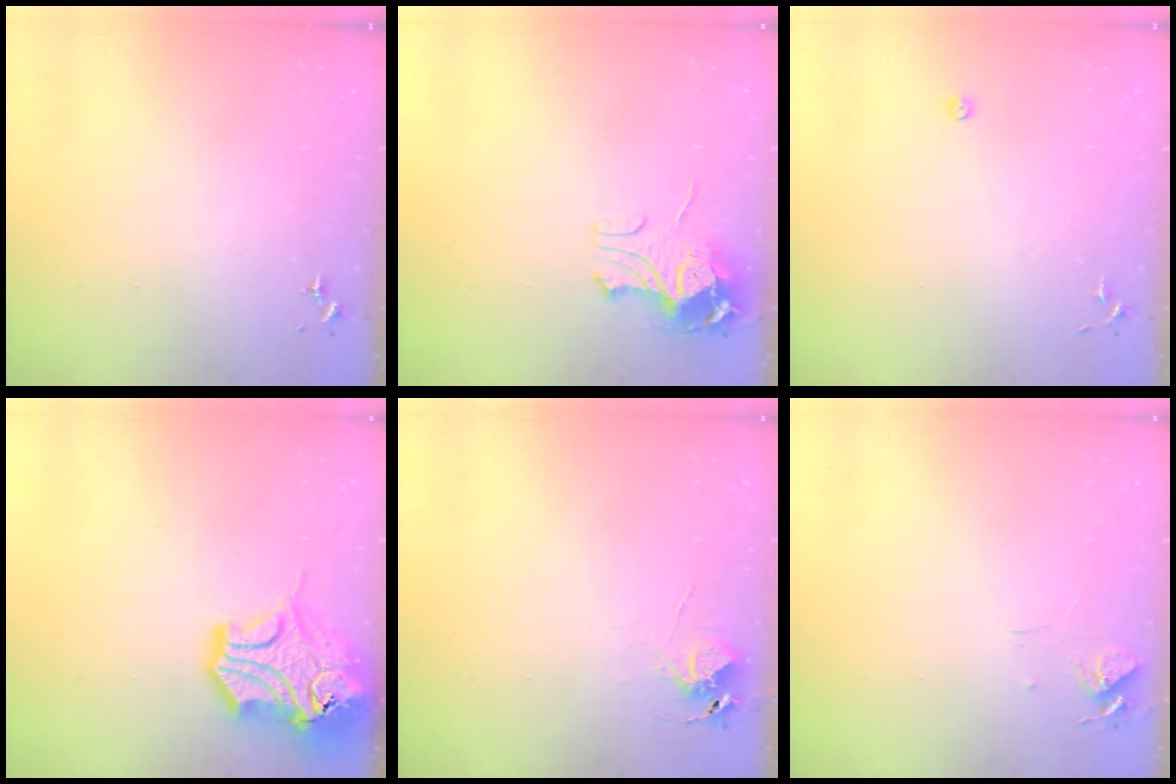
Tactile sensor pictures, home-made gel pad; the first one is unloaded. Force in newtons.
{"total": 10.8, "press": 10.8, "slide": 1.2}
{"total": 3.4, "press": 3.3, "slide": 0.7}
{"total": 16.7, "press": 16.5, "slide": 2.5}
{"total": 5.7, "press": 5.7, "slide": 0.3}
{"total": 6.2, "press": 6.2, "slide": 0.5}